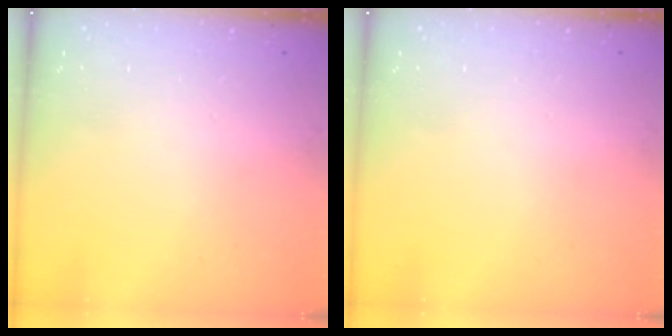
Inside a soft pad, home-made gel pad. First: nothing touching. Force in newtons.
{"total": 0.0}